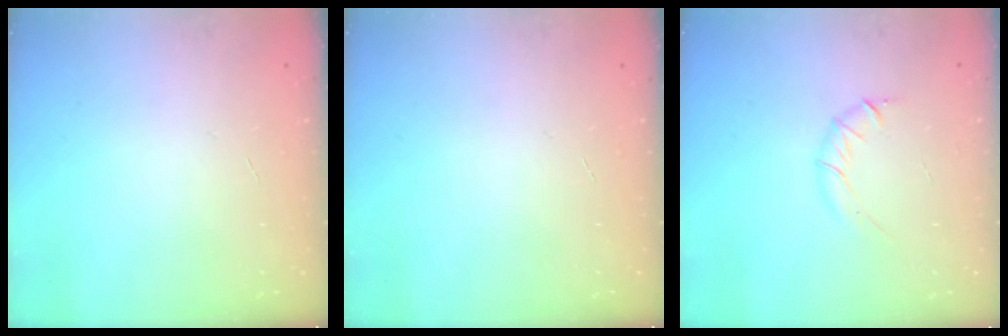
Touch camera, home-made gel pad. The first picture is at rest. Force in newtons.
{"total": 0.0}
{"total": 5.6, "press": 5.4, "slide": 1.6}